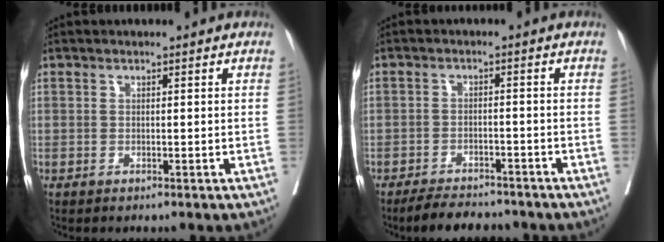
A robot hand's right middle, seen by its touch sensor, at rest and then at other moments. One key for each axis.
{"total": 6.1, "fx": -5.4, "fy": 2.2, "fz": 1.8, "tx": -0.031, "ty": -0.006, "tz": -0.083}